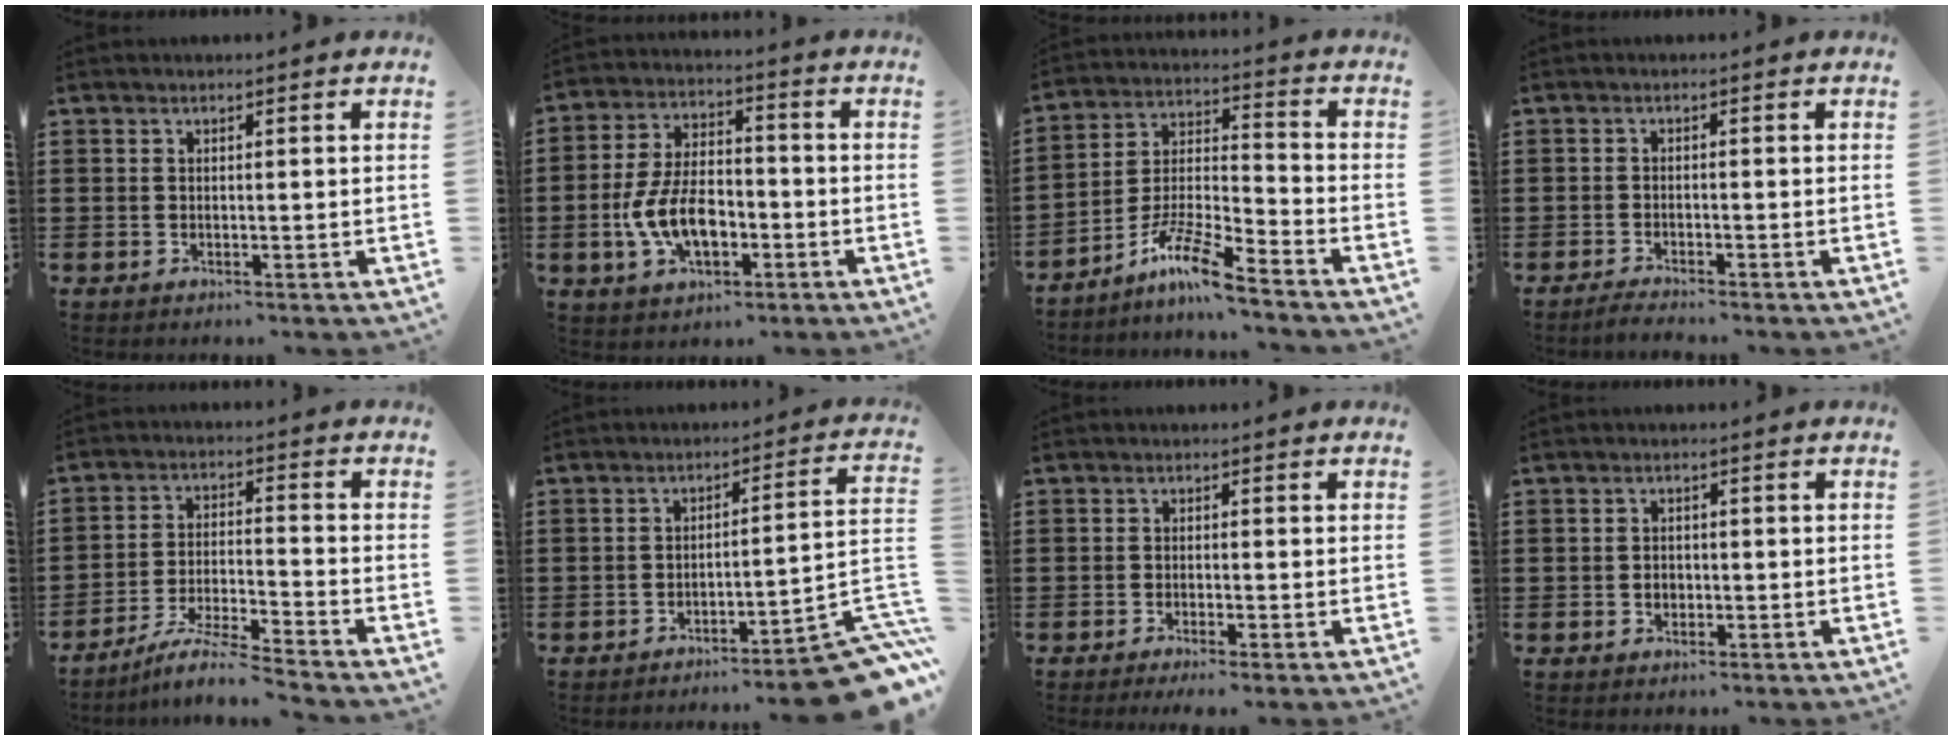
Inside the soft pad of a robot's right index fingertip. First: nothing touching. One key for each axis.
{"total": 9.8, "fx": -2.9, "fy": 5.1, "fz": 7.8, "tx": -0.180, "ty": -0.002, "tz": -0.057}
{"total": 9.4, "fx": -7.7, "fy": 0.5, "fz": 5.4, "tx": -0.118, "ty": 0.003, "tz": -0.154}
{"total": 1.5, "fx": -1.5, "fy": -0.1, "fz": 0.1, "tx": -0.005, "ty": 0.002, "tz": -0.029}
{"total": 6.4, "fx": -5.7, "fy": -0.5, "fz": 2.8, "tx": -0.066, "ty": -0.019, "tz": -0.114}
{"total": 8.5, "fx": -6.5, "fy": 0.8, "fz": 5.4, "tx": -0.058, "ty": -0.003, "tz": -0.126}
{"total": 1.0, "fx": -0.7, "fy": -0.1, "fz": 0.7, "tx": -0.013, "ty": -0.004, "tz": -0.013}
{"total": 1.4, "fx": -0.4, "fy": 1.1, "fz": 0.8, "tx": -0.018, "ty": 0.002, "tz": -0.008}